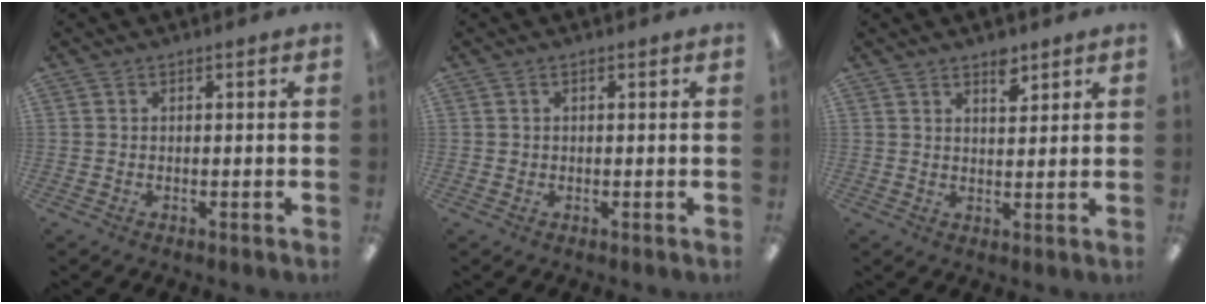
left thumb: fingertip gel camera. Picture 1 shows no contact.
{"total": 0.7, "force": [0.2, 0.6, 0.1], "torque": [-0.002, 0.004, 0.004]}
{"total": 4.2, "force": [3.2, 1.8, 2.1], "torque": [-0.013, -0.019, 0.051]}